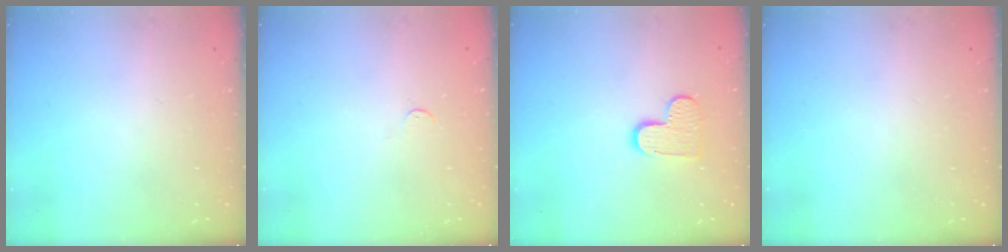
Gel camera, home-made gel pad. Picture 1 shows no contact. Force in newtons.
{"total": 3.2, "press": 3.2, "slide": 0.2}
{"total": 9.2, "press": 9.1, "slide": 0.6}
{"total": 0.0}